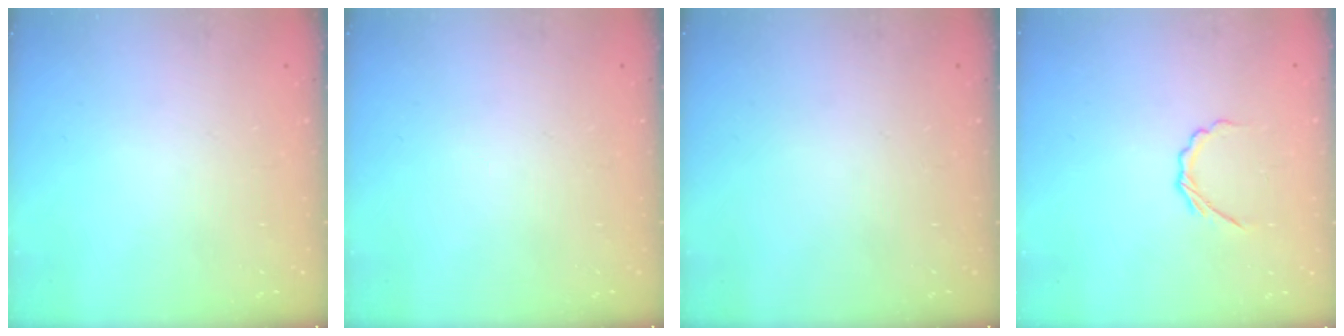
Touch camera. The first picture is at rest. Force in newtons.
{"total": 0.0}
{"total": 0.0}
{"total": 3.2, "press": 3.0, "slide": 1.2}